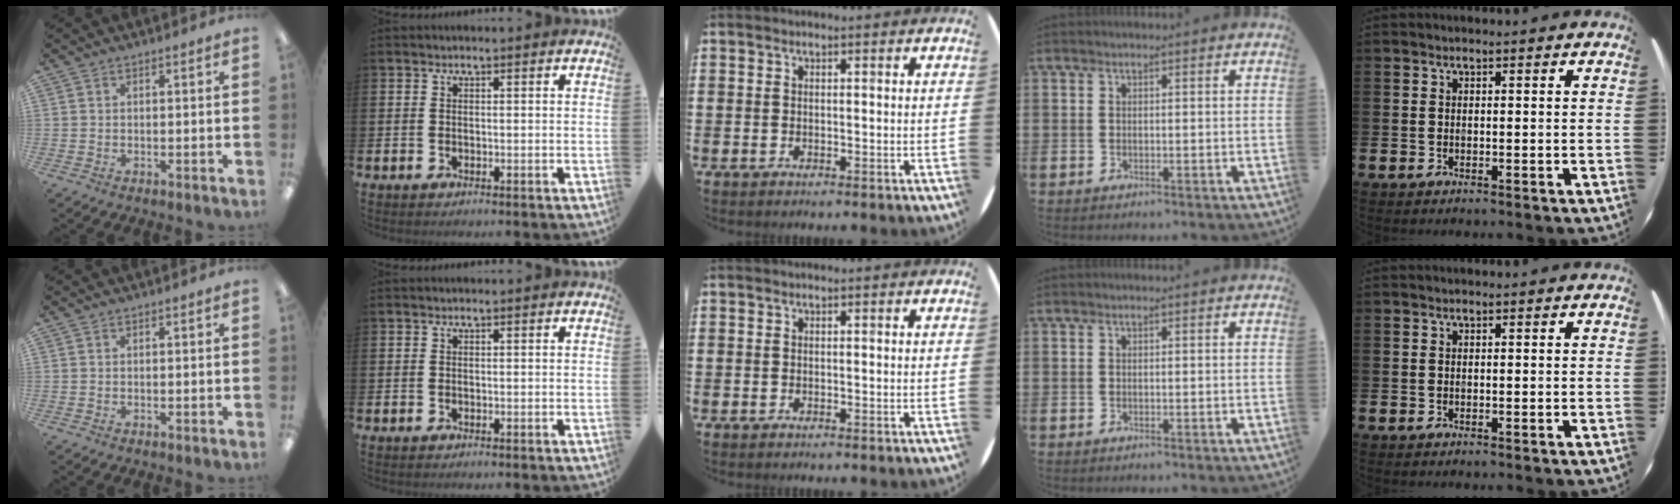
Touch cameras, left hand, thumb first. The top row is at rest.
{}